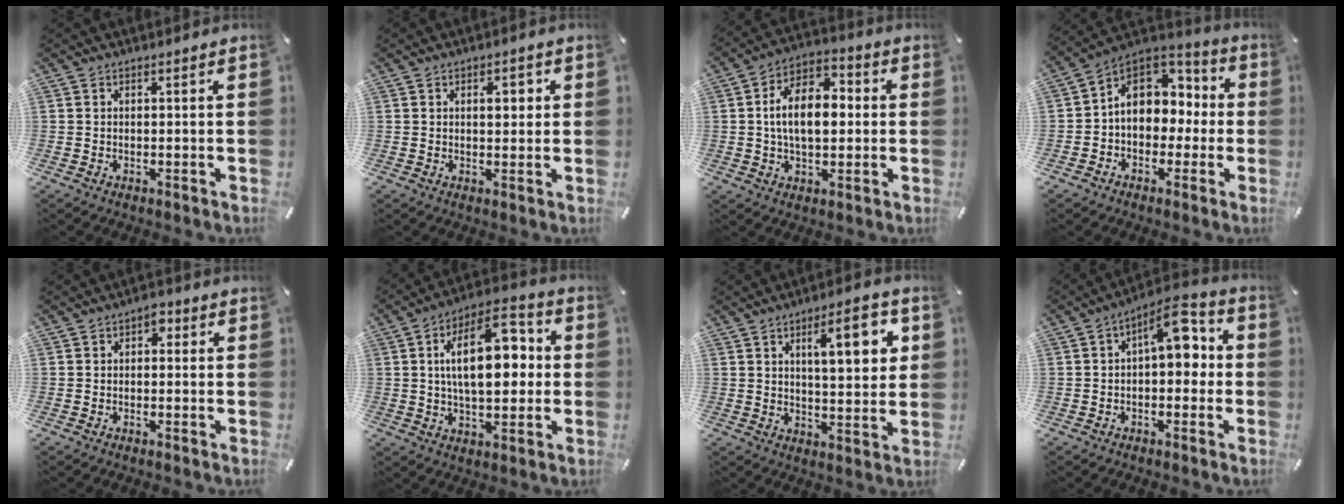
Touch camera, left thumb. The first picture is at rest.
{"total": 3.6, "force": [0.9, 2.1, 2.8], "torque": [-0.028, -0.002, 0.004]}
{"total": 11.8, "force": [0.1, 7.6, 9.1], "torque": [-0.177, 0.008, -0.003]}
{"total": 11.0, "force": [1.3, 9.4, 5.6], "torque": [-0.105, -0.004, 0.027]}
{"total": 2.1, "force": [0.0, 1.6, 1.3], "torque": [-0.020, 0.008, -0.005]}
{"total": 17.1, "force": [2.7, 9.1, 14.3], "torque": [-0.232, 0.001, 0.038]}
{"total": 12.0, "force": [4.6, 4.2, 10.2], "torque": [-0.146, -0.009, 0.067]}
{"total": 9.1, "force": [2.5, 4.6, 7.5], "torque": [-0.105, -0.019, 0.035]}